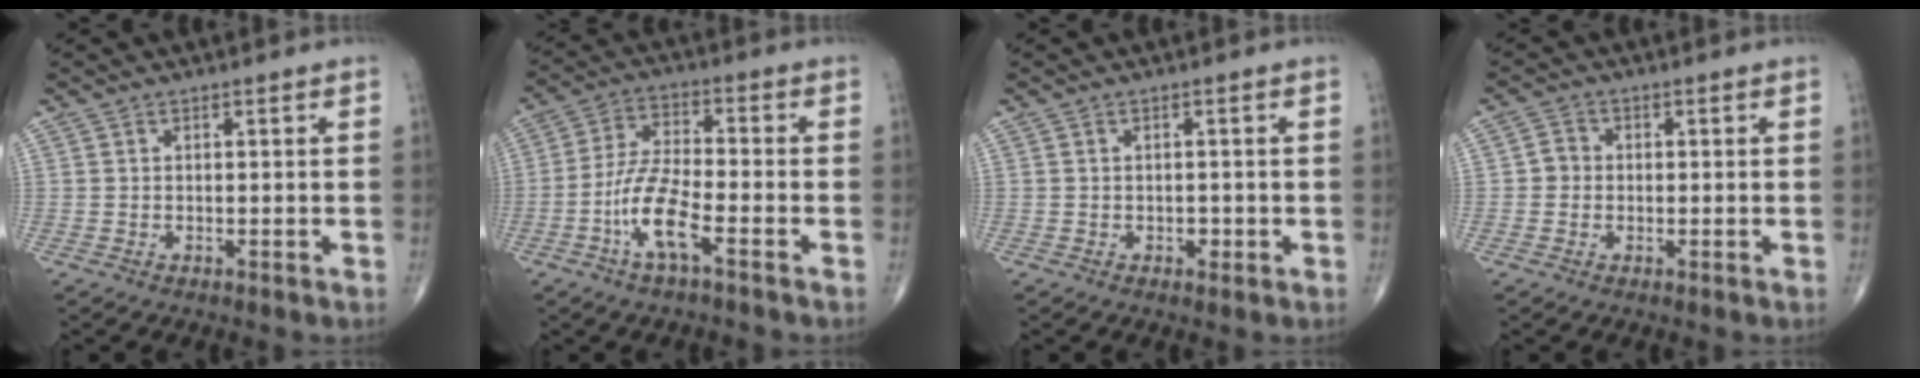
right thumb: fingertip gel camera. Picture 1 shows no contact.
{"total": 9.8, "force": [-4.4, 2.5, 8.4], "torque": [-0.180, 0.025, -0.087]}
{"total": 1.4, "force": [-0.5, 1.0, 0.9], "torque": [-0.008, 0.002, -0.007]}
{"total": 2.5, "force": [-0.3, 2.3, 0.9], "torque": [-0.002, 0.007, -0.012]}